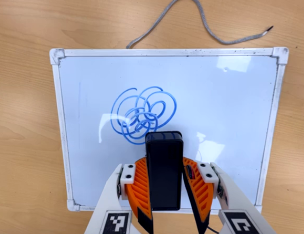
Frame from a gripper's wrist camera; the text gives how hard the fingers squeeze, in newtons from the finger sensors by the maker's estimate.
{"total": 5.8, "left": 5.3, "right": 6.4}